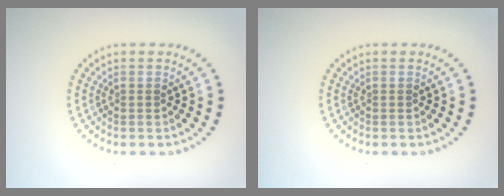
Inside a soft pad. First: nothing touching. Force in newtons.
{"total": 0.0}